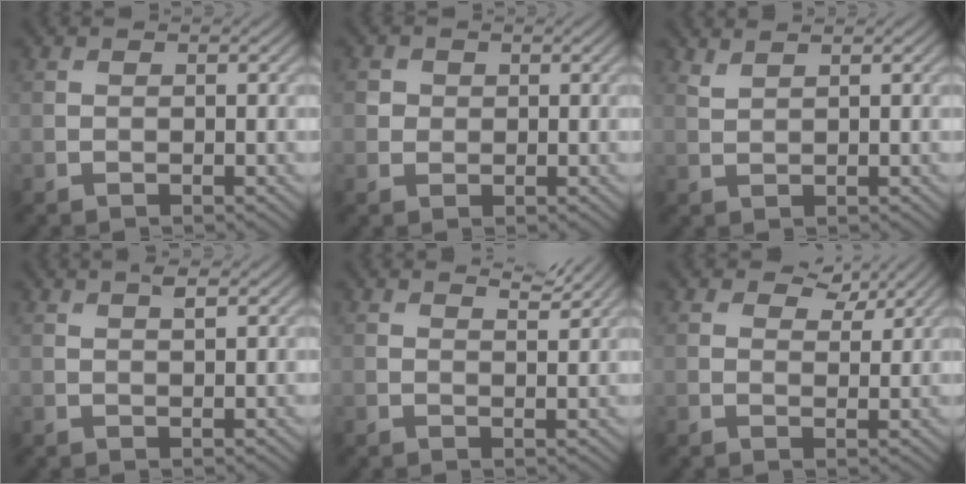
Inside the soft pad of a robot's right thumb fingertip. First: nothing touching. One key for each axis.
{"total": 1.6, "fx": 0.3, "fy": 1.6, "fz": 0.4, "tx": -0.008, "ty": -0.002, "tz": 0.003}
{"total": 1.4, "fx": 1.3, "fy": 0.2, "fz": 0.6, "tx": -0.018, "ty": 0.003, "tz": 0.029}
{"total": 1.4, "fx": 0.9, "fy": 0.2, "fz": 1.1, "tx": -0.024, "ty": 0.002, "tz": 0.018}
{"total": 2.1, "fx": 1.9, "fy": 0.2, "fz": 0.9, "tx": -0.016, "ty": -0.003, "tz": 0.029}
{"total": 3.2, "fx": 2.3, "fy": 1.5, "fz": 1.6, "tx": -0.025, "ty": -0.003, "tz": 0.039}